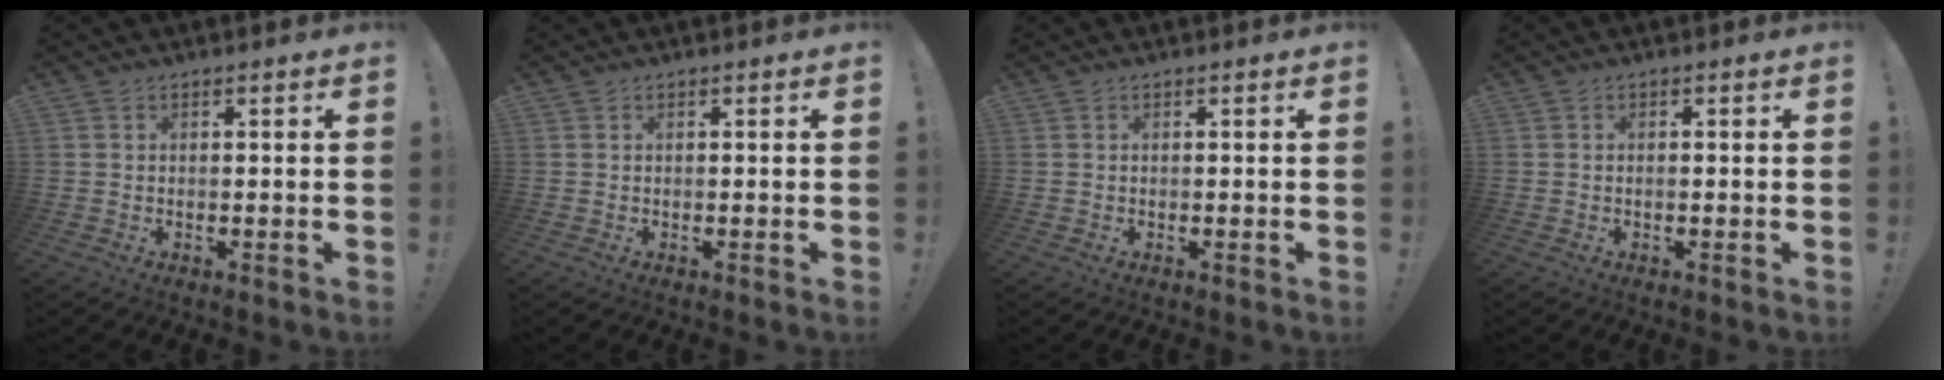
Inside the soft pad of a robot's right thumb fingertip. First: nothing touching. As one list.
[{"total": 0.0}, {"total": 0.0}, {"total": 0.7, "force": [-0.5, 0.0, 0.5], "torque": [-0.008, 0.000, -0.009]}]